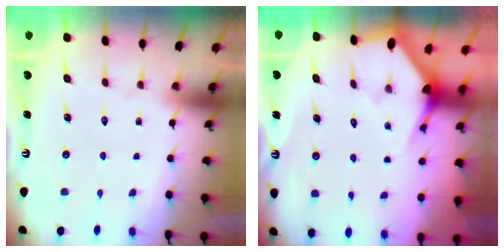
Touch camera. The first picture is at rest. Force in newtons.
{"total": 2.9, "press": 2.9, "slide": 0.2}